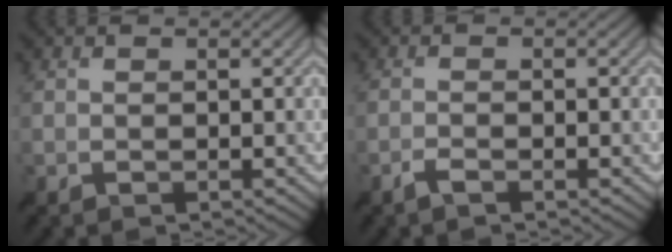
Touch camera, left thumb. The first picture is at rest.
{"total": 1.4, "force": [-1.0, 0.2, 1.0], "torque": [-0.015, 0.005, -0.024]}